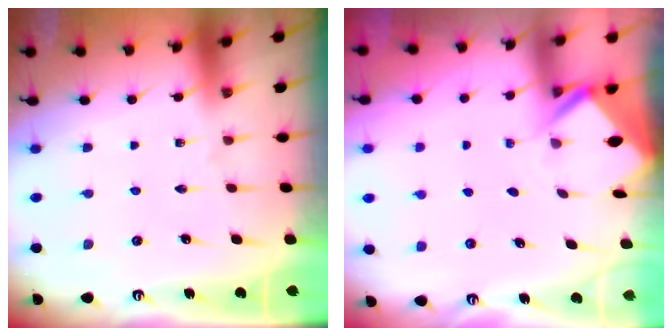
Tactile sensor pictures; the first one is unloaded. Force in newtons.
{"total": 2.4, "press": 2.4, "slide": 0.1}